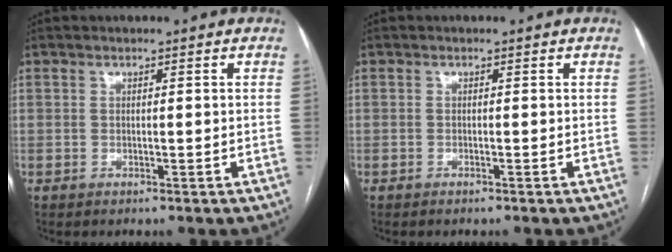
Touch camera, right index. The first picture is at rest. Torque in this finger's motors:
{"motor_torque": [0.07, 0.07, -0.03, -0.01]}